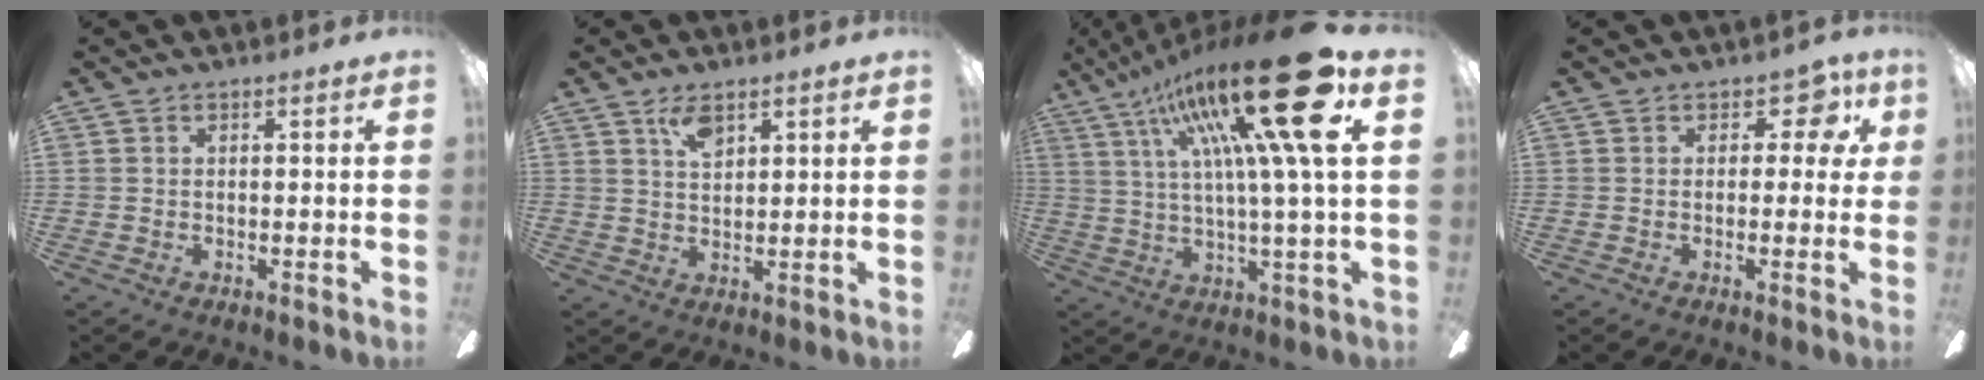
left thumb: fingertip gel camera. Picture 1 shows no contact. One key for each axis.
{"total": 4.8, "fx": 3.2, "fy": 2.0, "fz": 2.9, "tx": -0.048, "ty": -0.003, "tz": 0.054}
{"total": 27.2, "fx": 11.4, "fy": 4.9, "fz": 24.3, "tx": -0.408, "ty": -0.058, "tz": 0.167}
{"total": 5.4, "fx": 2.1, "fy": 3.7, "fz": 3.2, "tx": -0.030, "ty": -0.008, "tz": 0.030}